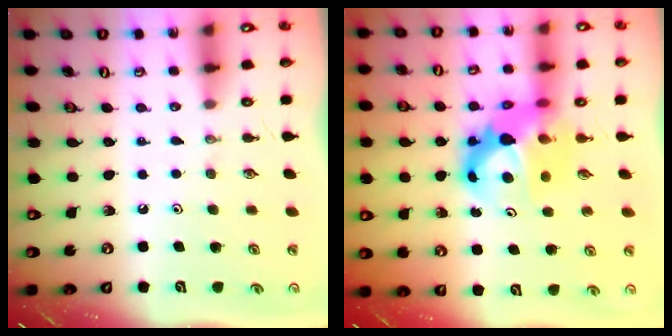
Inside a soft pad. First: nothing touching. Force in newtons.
{"total": 9.2, "press": 9.1, "slide": 0.8}